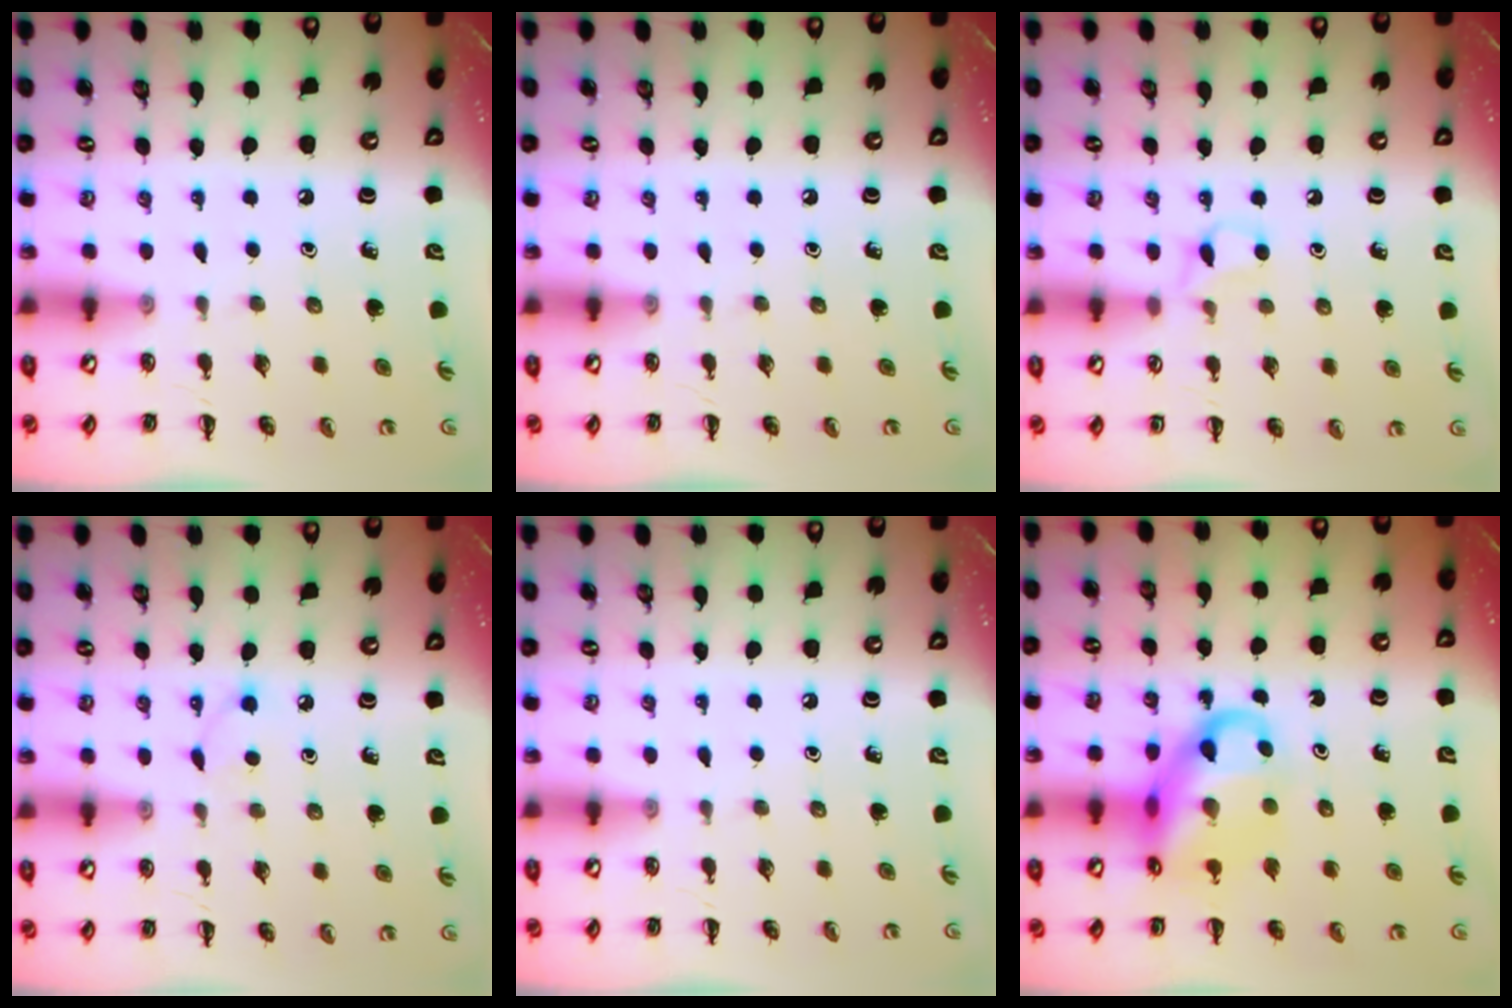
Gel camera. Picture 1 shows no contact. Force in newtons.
{"total": 0.0}
{"total": 3.4, "press": 3.3, "slide": 1.0}
{"total": 2.7, "press": 2.5, "slide": 0.9}
{"total": 0.0}
{"total": 15.1, "press": 14.7, "slide": 3.4}